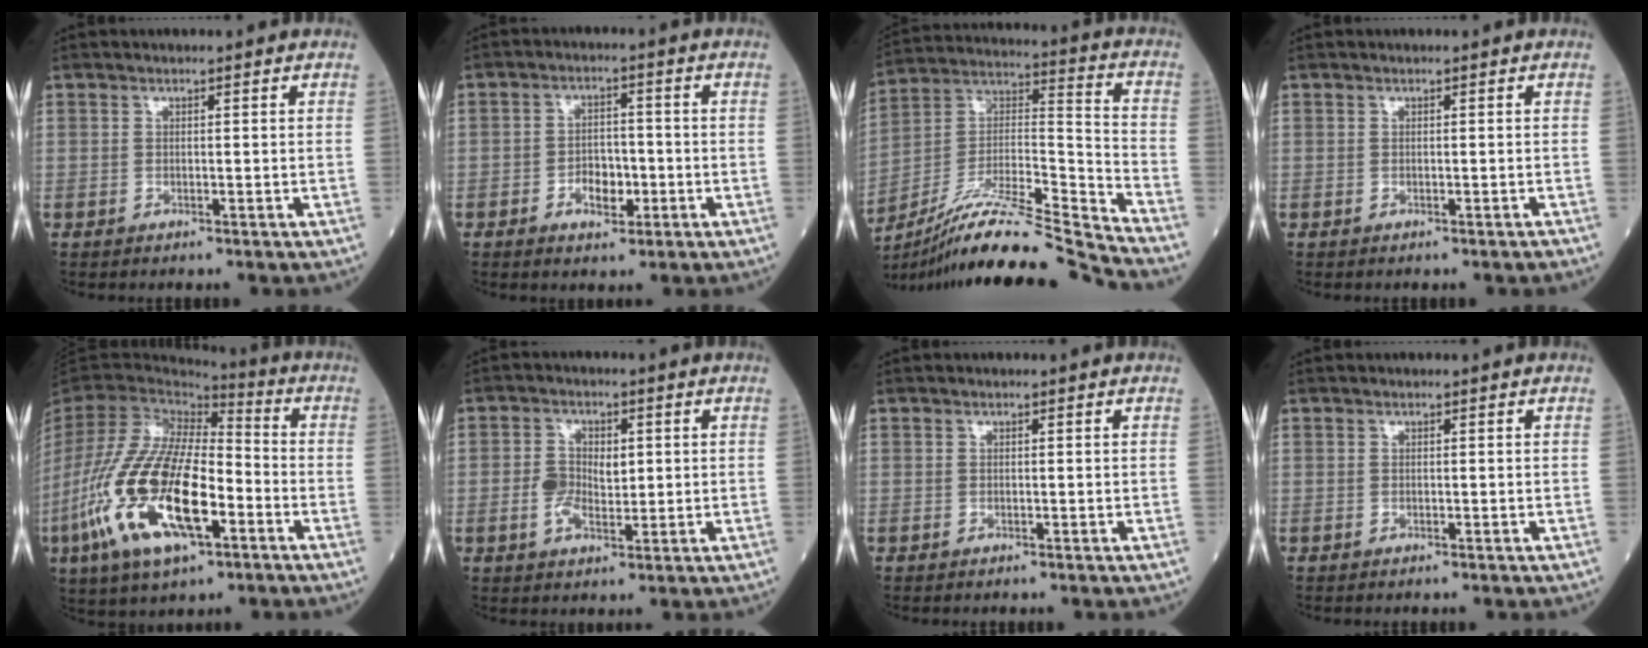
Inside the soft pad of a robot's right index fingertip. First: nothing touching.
{"total": 4.5, "force": [-1.7, 2.6, 3.2], "torque": [-0.049, 0.005, -0.027]}
{"total": 20.2, "force": [-18.3, -1.7, 8.2], "torque": [-0.164, 0.017, -0.325]}
{"total": 0.0}
{"total": 21.1, "force": [-7.4, 7.4, 18.3], "torque": [-0.418, -0.027, -0.134]}
{"total": 4.9, "force": [-0.1, 3.0, 3.9], "torque": [-0.078, 0.010, 0.001]}
{"total": 0.0}
{"total": 0.0}